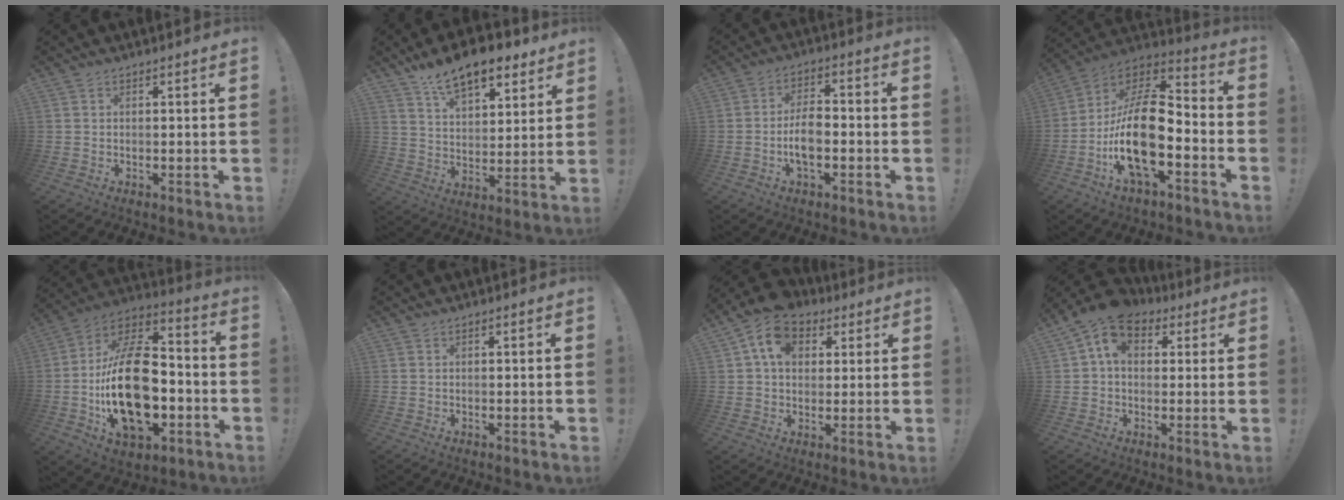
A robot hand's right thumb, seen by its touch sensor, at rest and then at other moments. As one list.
[{"total": 14.0, "force": [10.0, 6.4, 7.5], "torque": [-0.115, -0.064, 0.178]}, {"total": 7.9, "force": [-2.1, 3.8, 6.5], "torque": [-0.119, 0.004, -0.039]}, {"total": 19.9, "force": [-5.6, 9.3, 16.7], "torque": [-0.326, 0.024, -0.092]}, {"total": 27.4, "force": [-4.7, 15.9, 21.9], "torque": [-0.407, 0.034, -0.069]}, {"total": 0.0}, {"total": 12.9, "force": [5.1, 9.7, 6.8], "torque": [-0.104, -0.013, 0.097]}, {"total": 10.2, "force": [3.9, 7.4, 5.8], "torque": [-0.103, -0.004, 0.078]}]